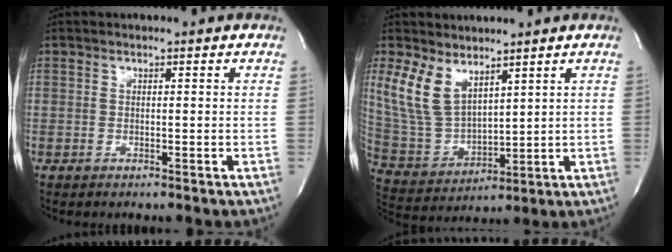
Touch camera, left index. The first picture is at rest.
{"total": 9.1, "force": [5.2, 4.6, 5.8], "torque": [-0.137, -0.002, 0.121]}